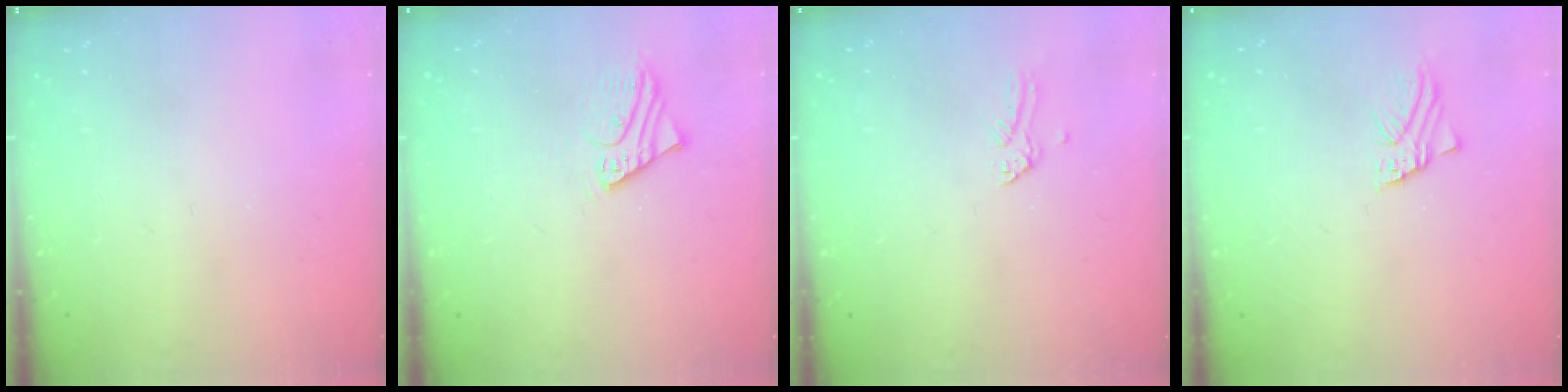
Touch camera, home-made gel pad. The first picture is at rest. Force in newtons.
{"total": 1.8, "press": 1.8, "slide": 0.1}
{"total": 0.0}
{"total": 1.1, "press": 1.1, "slide": 0.2}